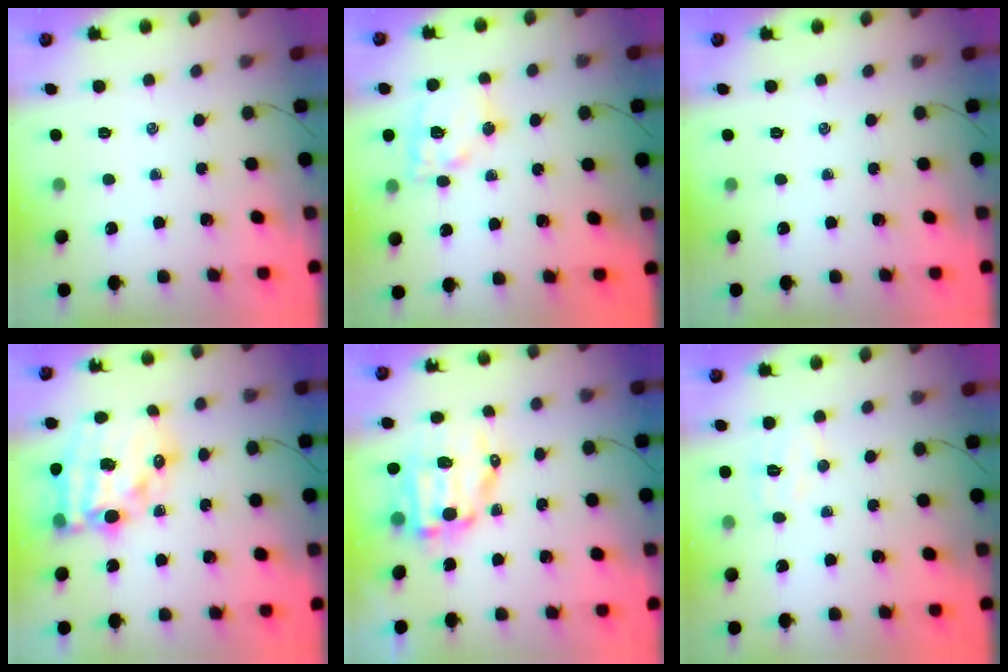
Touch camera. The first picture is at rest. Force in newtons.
{"total": 13.6, "press": 13.4, "slide": 2.3}
{"total": 0.0}
{"total": 18.4, "press": 18.0, "slide": 3.9}
{"total": 10.4, "press": 10.1, "slide": 2.2}
{"total": 4.8, "press": 4.7, "slide": 0.9}